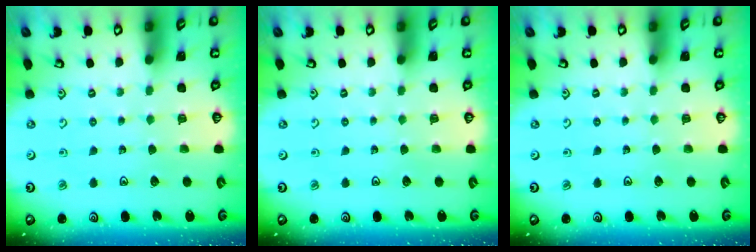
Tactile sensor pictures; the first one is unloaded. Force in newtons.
{"total": 0.0}
{"total": 0.0}